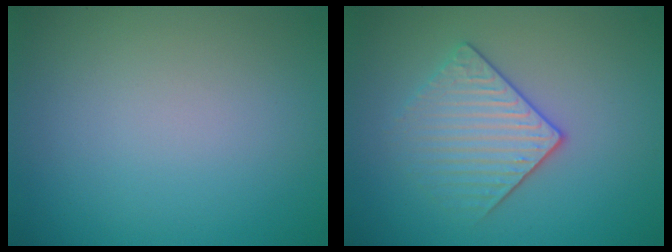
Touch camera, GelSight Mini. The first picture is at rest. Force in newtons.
{"total": 3.2, "press": 3.0, "slide": 1.2}